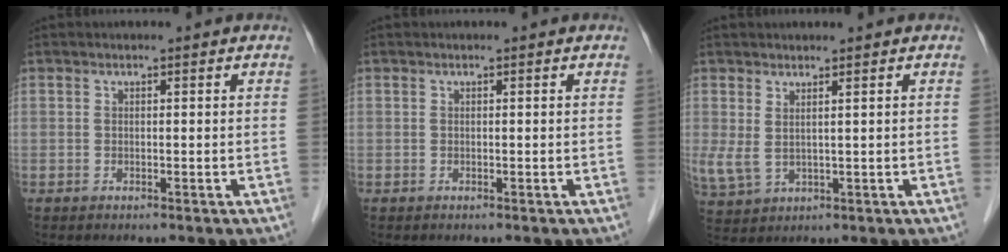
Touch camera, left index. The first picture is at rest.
{"total": 0.0}
{"total": 4.6, "force": [0.9, 2.0, 4.0], "torque": [-0.106, 0.001, 0.031]}